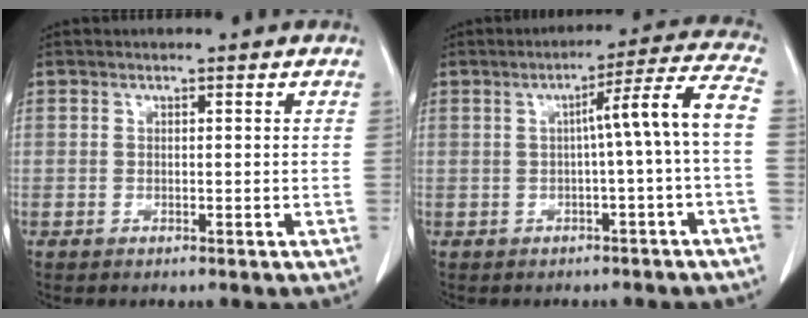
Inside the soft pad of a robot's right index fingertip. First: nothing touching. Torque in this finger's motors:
{"motor_torque": [0.98, -0.25, 0.56, 0.15]}